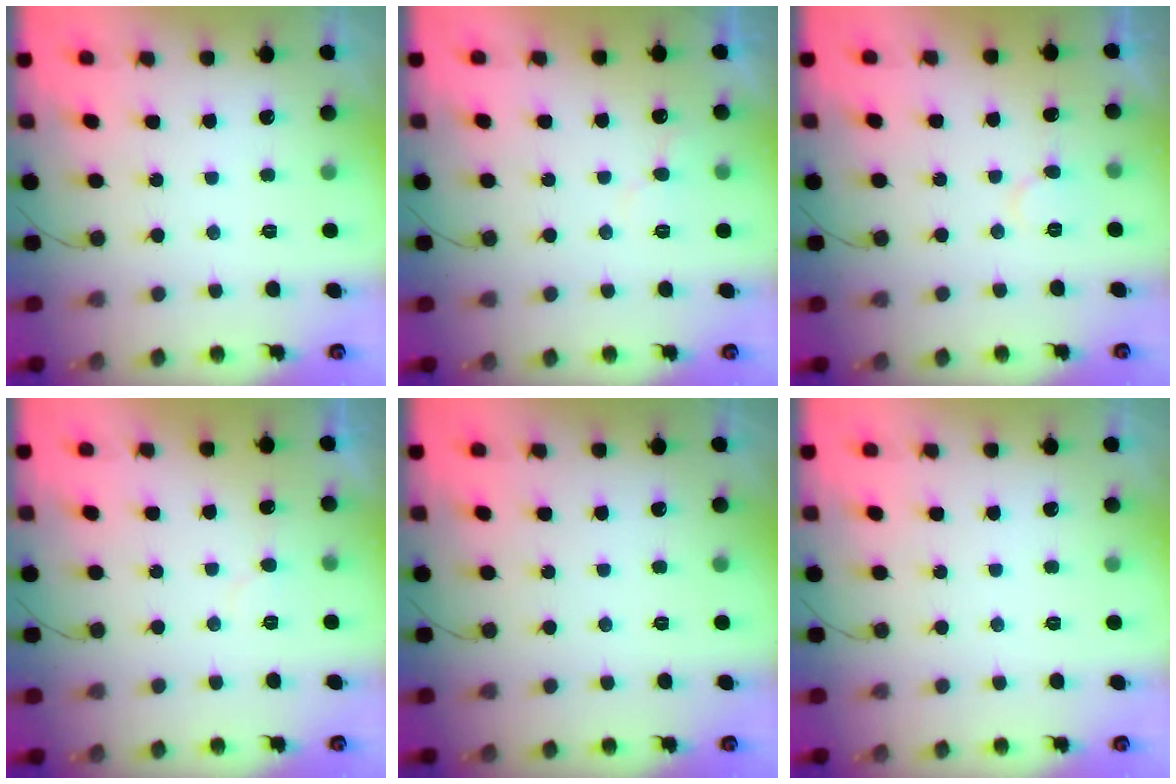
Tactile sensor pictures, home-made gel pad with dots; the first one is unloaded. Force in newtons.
{"total": 6.1, "press": 6.1, "slide": 0.4}
{"total": 6.1, "press": 6.1, "slide": 0.5}
{"total": 3.4, "press": 3.4, "slide": 0.4}
{"total": 0.0}
{"total": 0.0}